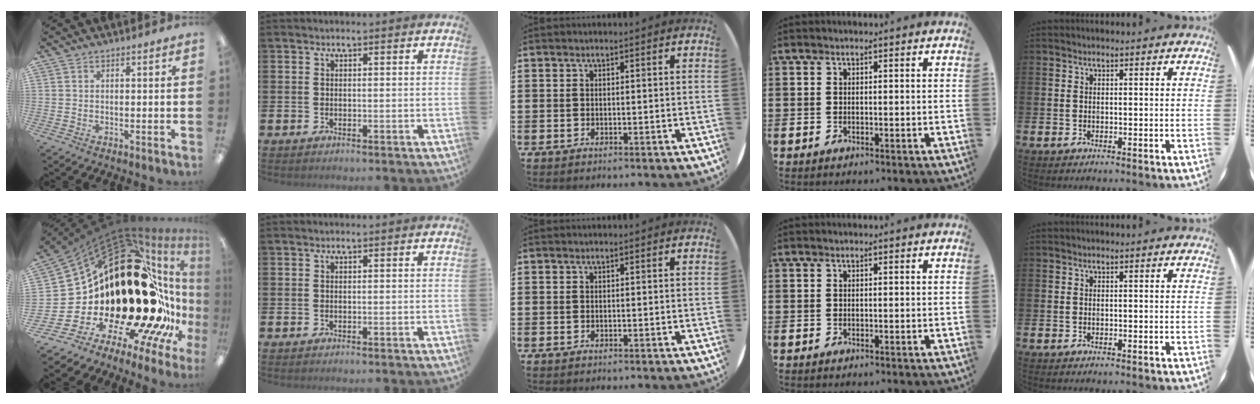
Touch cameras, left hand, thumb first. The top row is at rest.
{"thumb": {"total": 42.4, "force": [2.3, 19.9, 37.4], "torque": [-0.586, -0.143, 0.114]}}